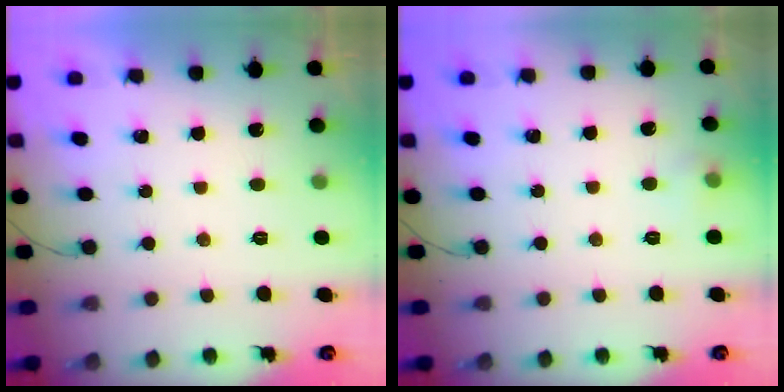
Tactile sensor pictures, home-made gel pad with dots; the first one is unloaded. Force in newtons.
{"total": 4.3, "press": 4.1, "slide": 1.4}